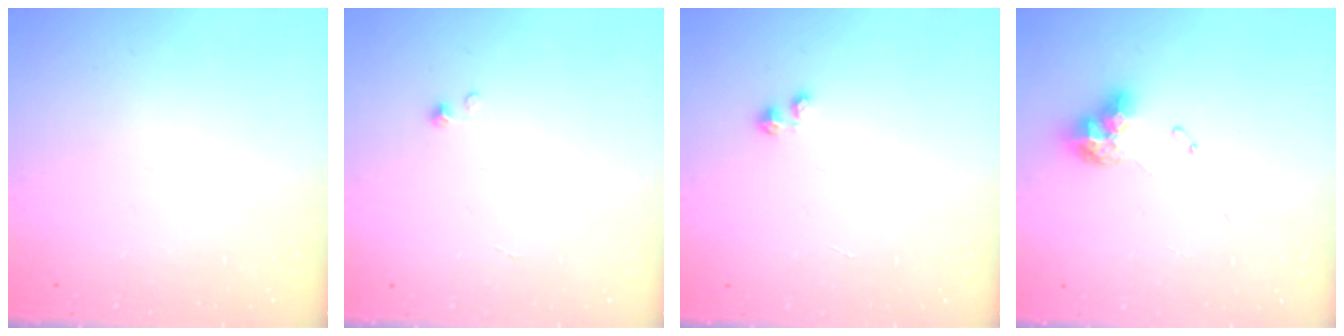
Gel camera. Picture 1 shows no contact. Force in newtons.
{"total": 0.0}
{"total": 0.0}
{"total": 9.1, "press": 9.0, "slide": 1.1}